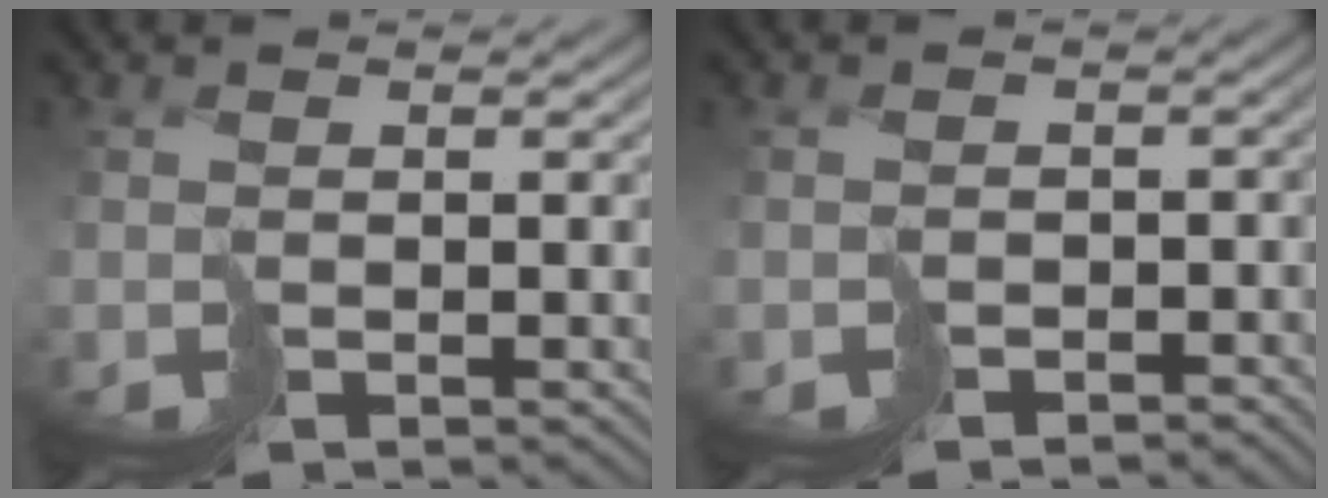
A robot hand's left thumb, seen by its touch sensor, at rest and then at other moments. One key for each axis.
{"total": 2.7, "fx": -1.8, "fy": 2.0, "fz": 0.4, "tx": 0.007, "ty": -0.008, "tz": -0.032}